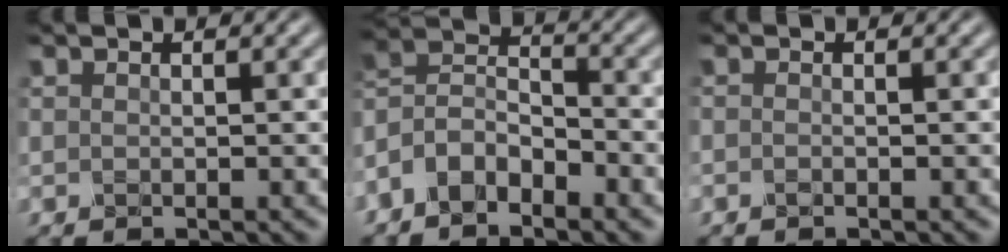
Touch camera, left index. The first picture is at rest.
{"total": 5.8, "force": [-3.5, 3.0, 3.4], "torque": [-0.065, 0.008, -0.080]}
{"total": 0.5, "force": [-0.3, 0.1, 0.4], "torque": [-0.006, -0.003, -0.006]}